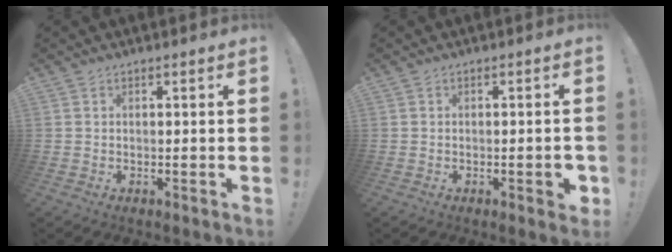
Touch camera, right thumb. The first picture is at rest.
{"total": 3.1, "force": [-1.0, 0.7, 2.9], "torque": [-0.038, 0.004, -0.016]}